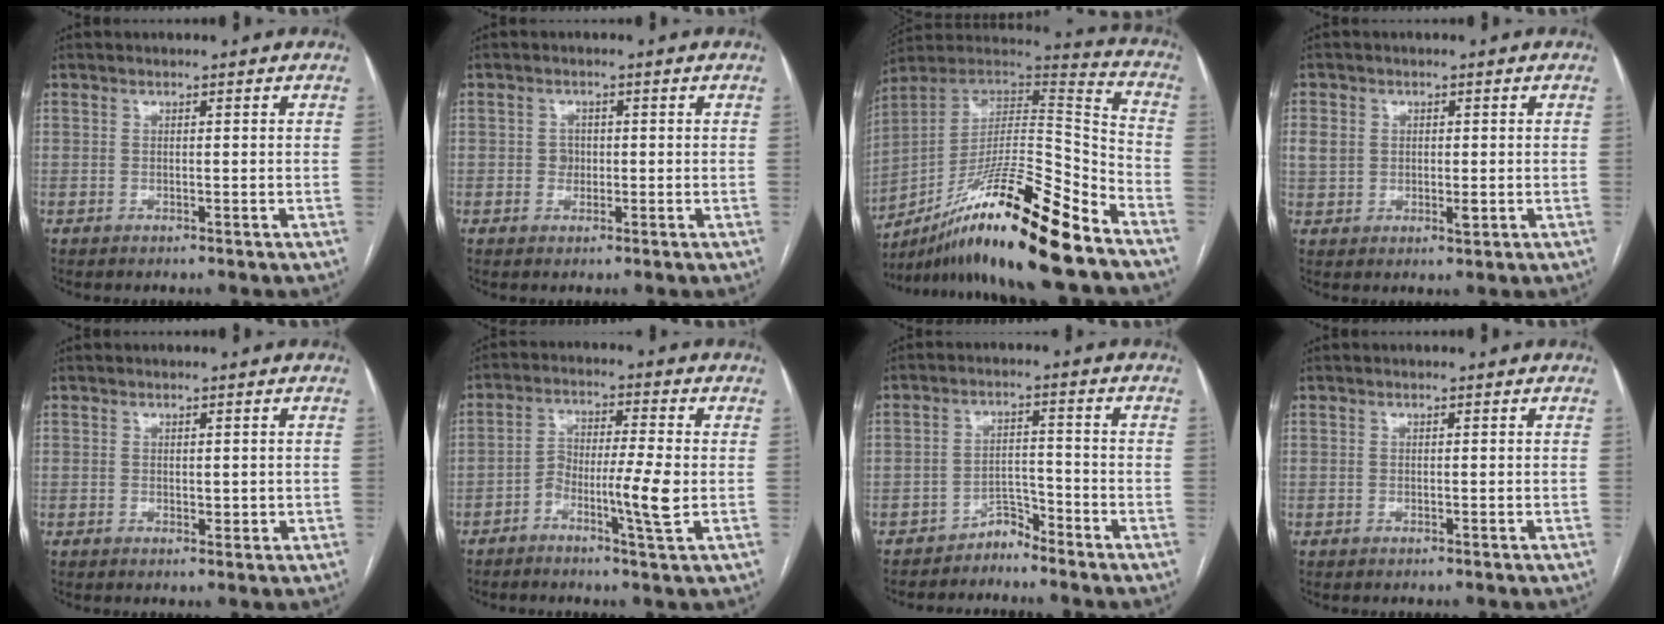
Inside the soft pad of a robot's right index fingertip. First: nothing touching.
{"total": 1.9, "force": [-0.1, 1.7, 0.8], "torque": [-0.010, 0.004, -0.001]}
{"total": 23.1, "force": [-16.1, 1.1, 16.4], "torque": [-0.273, -0.001, -0.282]}
{"total": 4.4, "force": [0.4, 3.2, 3.1], "torque": [-0.059, 0.006, 0.011]}
{"total": 1.7, "force": [0.1, 1.0, 1.4], "torque": [-0.019, -0.003, 0.005]}
{"total": 6.8, "force": [-2.2, 0.4, 6.4], "torque": [-0.117, 0.005, -0.040]}
{"total": 3.2, "force": [-3.0, 0.9, 0.1], "torque": [0.010, -0.001, -0.051]}
{"total": 0.0}